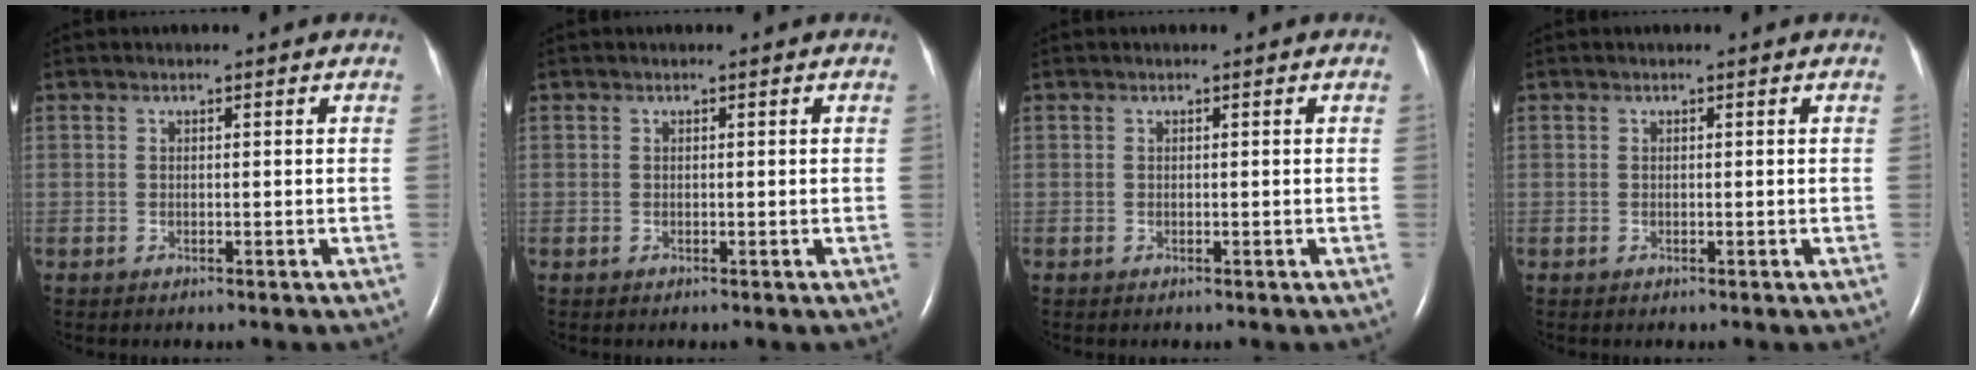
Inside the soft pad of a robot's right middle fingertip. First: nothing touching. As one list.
[{"total": 0.0}, {"total": 0.0}, {"total": 0.0}]